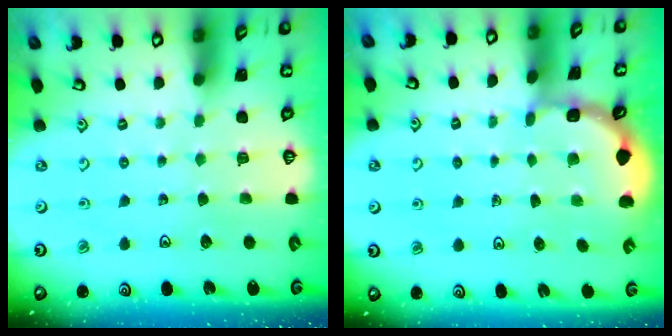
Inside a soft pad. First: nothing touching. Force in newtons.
{"total": 1.9, "press": 1.9, "slide": 0.1}